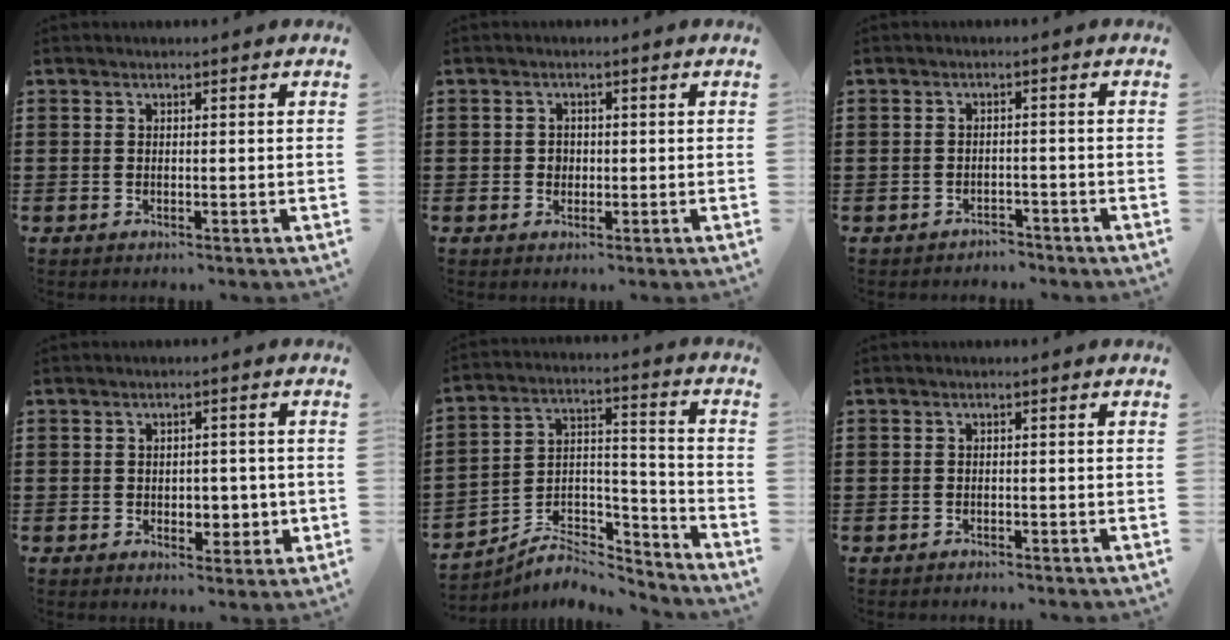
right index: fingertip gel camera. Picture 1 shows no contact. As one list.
[{"total": 1.3, "force": [-0.1, 1.2, 0.6], "torque": [-0.013, 0.004, -0.003]}, {"total": 2.1, "force": [-2.1, 0.3, -0.3], "torque": [-0.003, 0.004, -0.049]}, {"total": 3.6, "force": [-0.4, 2.7, 2.4], "torque": [-0.034, 0.002, -0.012]}, {"total": 6.5, "force": [-5.7, 2.7, 1.7], "torque": [-0.030, 0.012, -0.111]}, {"total": 0.9, "force": [-0.9, 0.2, 0.0], "torque": [-0.001, 0.002, -0.019]}]